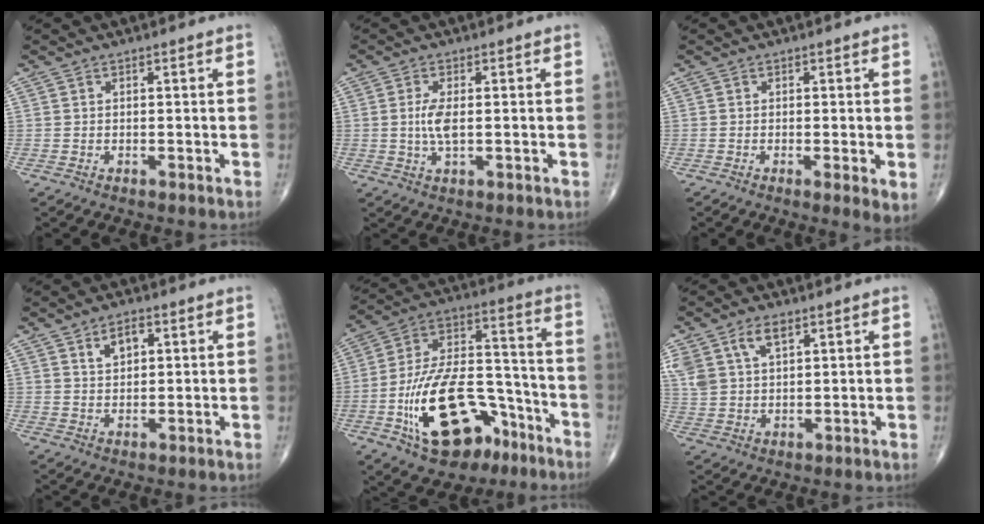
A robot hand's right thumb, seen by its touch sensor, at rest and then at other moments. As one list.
[{"total": 3.9, "force": [0.1, 1.4, 3.7], "torque": [-0.086, -0.005, 0.002]}, {"total": 3.1, "force": [-0.5, 0.6, 3.0], "torque": [-0.055, -0.014, -0.012]}, {"total": 4.2, "force": [1.9, 2.4, 2.9], "torque": [-0.038, -0.006, 0.034]}, {"total": 22.8, "force": [-10.5, 12.4, 16.0], "torque": [-0.264, 0.082, -0.160]}, {"total": 8.6, "force": [4.5, 4.8, 5.6], "torque": [-0.112, -0.007, 0.095]}]